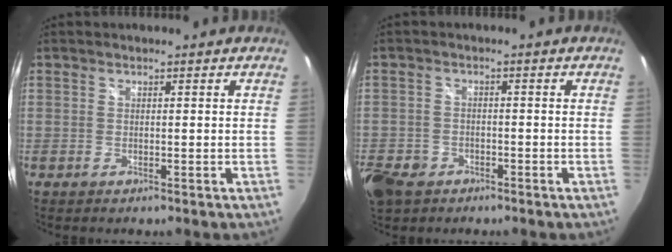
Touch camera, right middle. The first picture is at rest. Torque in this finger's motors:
{"motor_torque": [-0.09, -0.15, -0.06, 0.00]}